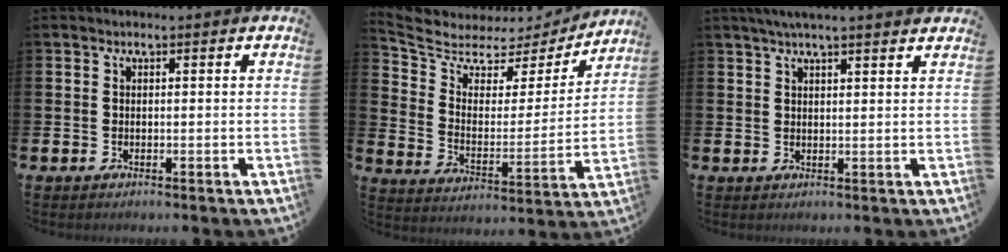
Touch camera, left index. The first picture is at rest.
{"total": 6.2, "force": [5.4, 2.8, 0.8], "torque": [-0.055, -0.048, 0.087]}
{"total": 3.3, "force": [3.0, 0.0, 1.4], "torque": [-0.030, -0.004, 0.055]}